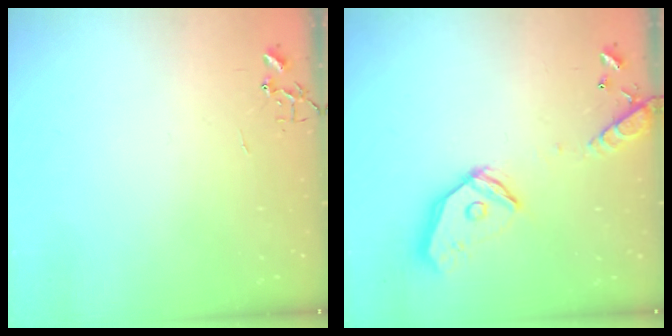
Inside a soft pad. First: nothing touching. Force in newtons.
{"total": 17.6, "press": 17.4, "slide": 2.7}